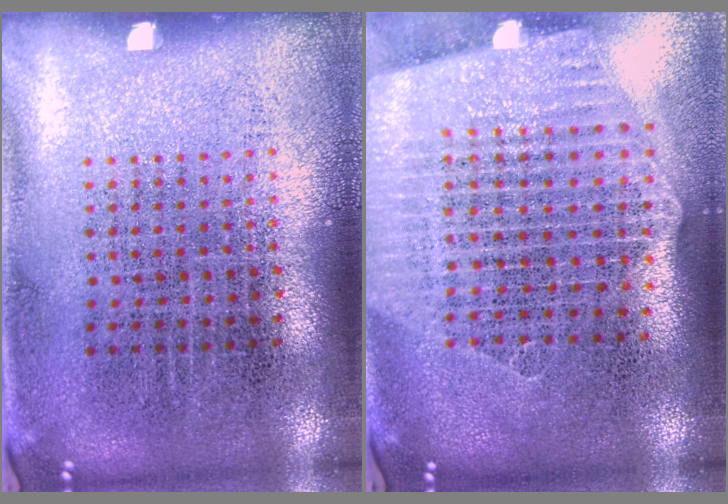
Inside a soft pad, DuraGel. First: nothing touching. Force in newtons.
{"total": 2.6, "press": 2.2, "slide": 1.3}